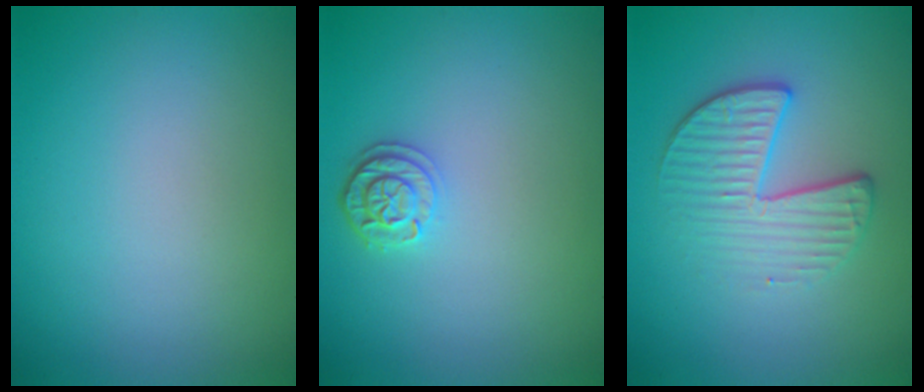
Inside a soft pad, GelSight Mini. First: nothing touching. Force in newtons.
{"total": 2.1, "press": 1.8, "slide": 0.9}
{"total": 3.8, "press": 3.1, "slide": 2.1}